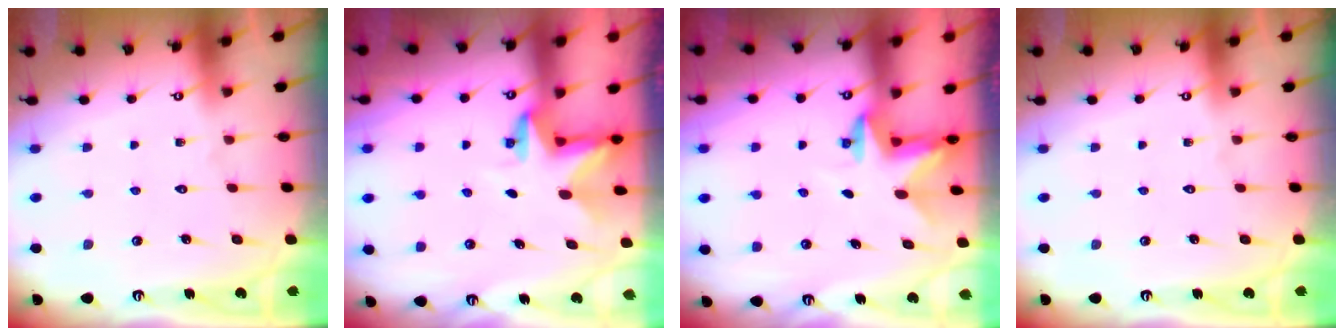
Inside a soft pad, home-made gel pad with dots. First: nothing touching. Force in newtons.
{"total": 2.9, "press": 2.9, "slide": 0.2}
{"total": 2.5, "press": 2.5, "slide": 0.4}
{"total": 0.0}